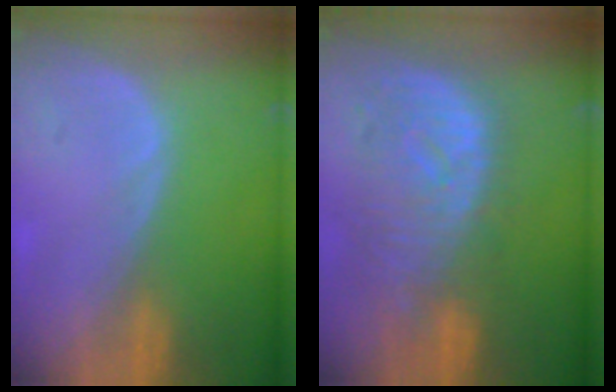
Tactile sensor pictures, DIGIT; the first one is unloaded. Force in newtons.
{"total": 10.8, "press": 9.6, "slide": 5.0}